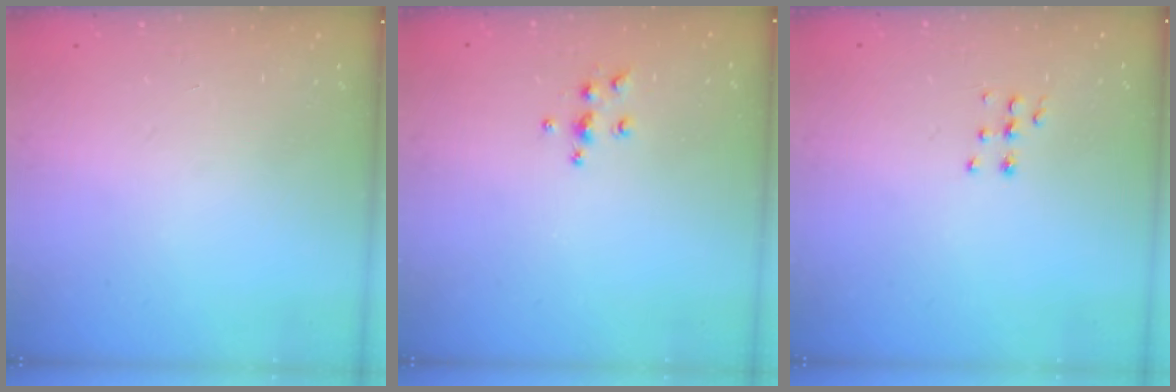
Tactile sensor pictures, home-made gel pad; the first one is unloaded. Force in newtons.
{"total": 5.0, "press": 5.0, "slide": 0.5}
{"total": 5.2, "press": 5.2, "slide": 0.7}